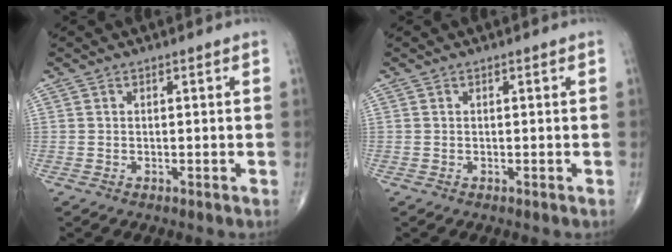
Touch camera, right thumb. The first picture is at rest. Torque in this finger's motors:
{"motor_torque": [0.01, 0.01, -0.04, 0.00, 0.00]}